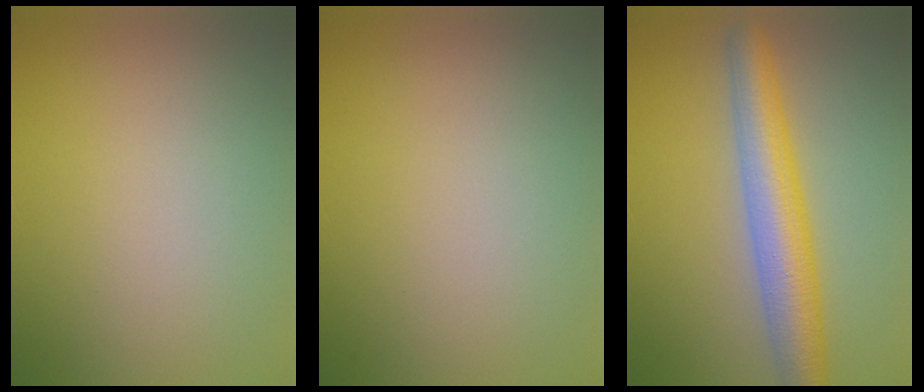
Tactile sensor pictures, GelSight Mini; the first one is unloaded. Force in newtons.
{"total": 0.0}
{"total": 6.3, "press": 6.3, "slide": 0.2}